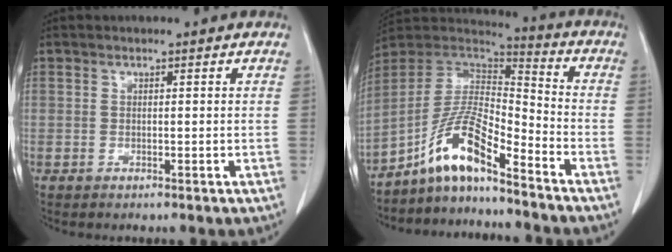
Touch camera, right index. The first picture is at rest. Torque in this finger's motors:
{"motor_torque": [1.14, -1.00, 0.68, 0.17]}